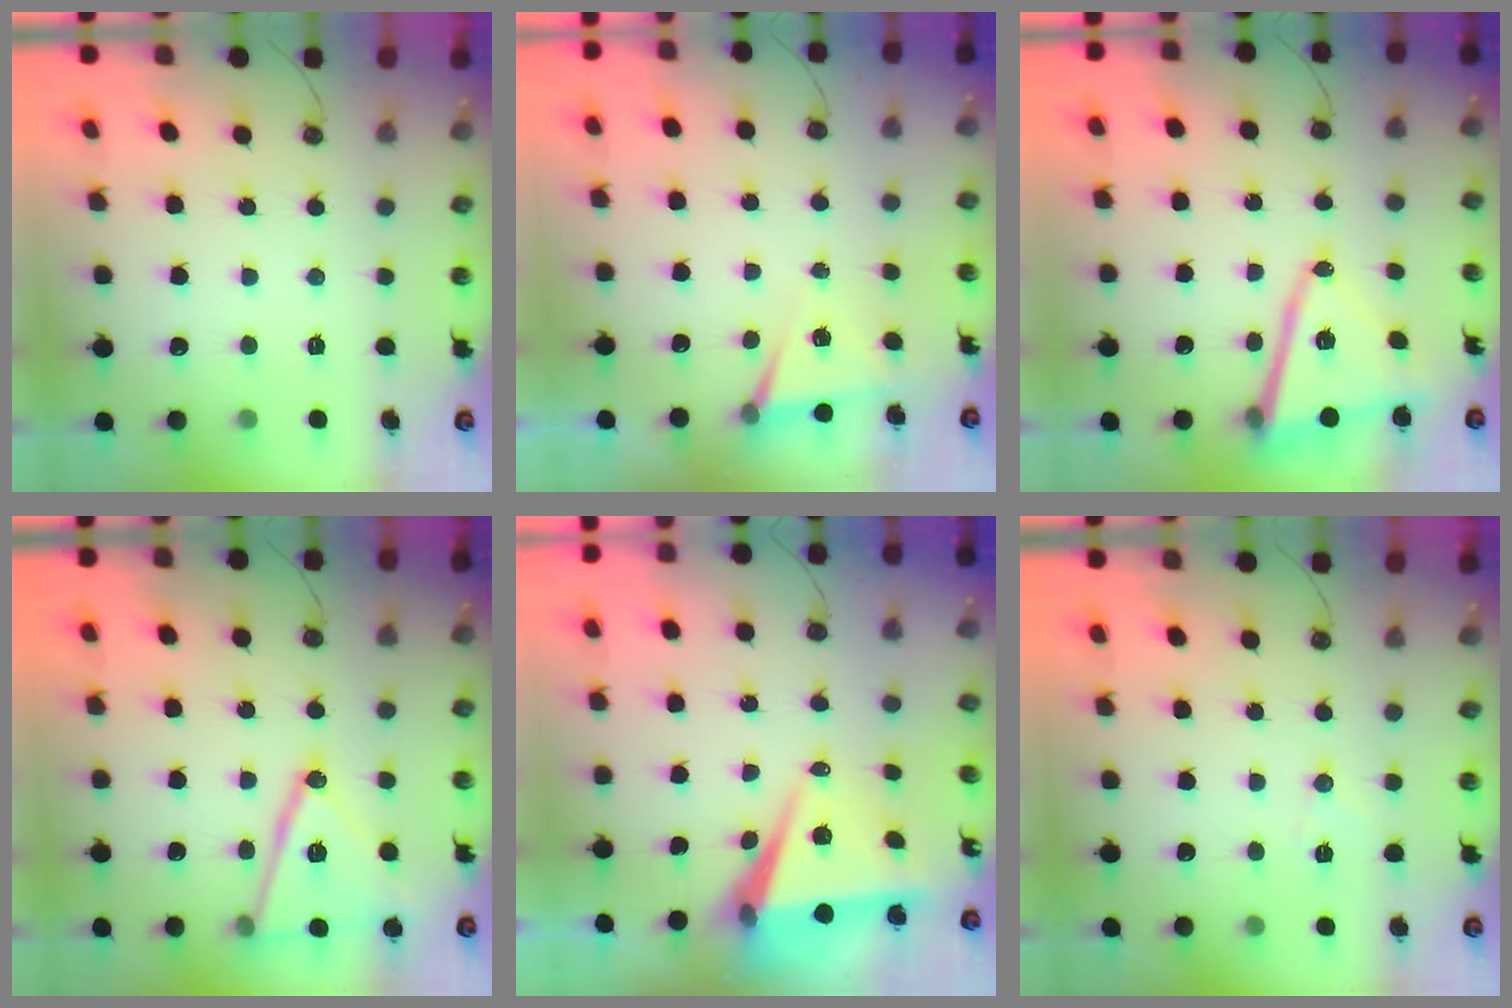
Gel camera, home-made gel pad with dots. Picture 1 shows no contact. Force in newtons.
{"total": 5.2, "press": 2.7, "slide": 4.4}
{"total": 13.1, "press": 13.0, "slide": 1.5}
{"total": 17.5, "press": 17.2, "slide": 3.4}
{"total": 7.1, "press": 5.6, "slide": 4.3}
{"total": 5.2, "press": 4.9, "slide": 1.6}